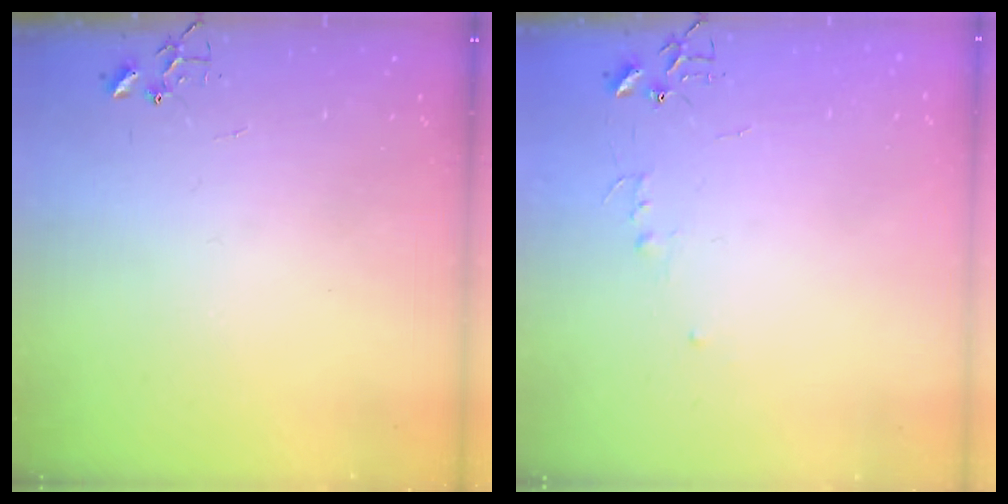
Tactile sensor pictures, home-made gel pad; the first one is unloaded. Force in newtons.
{"total": 3.9, "press": 3.9, "slide": 0.4}